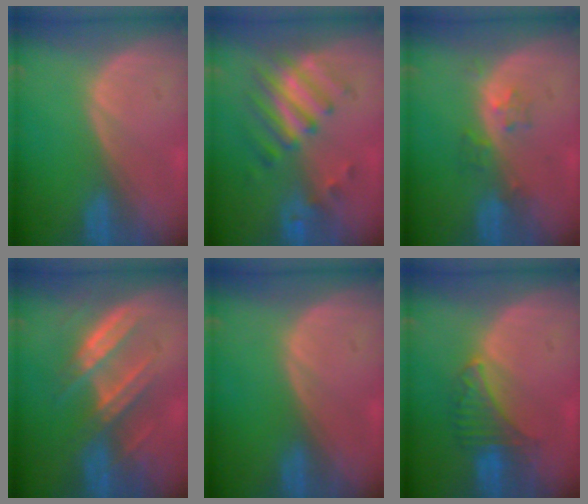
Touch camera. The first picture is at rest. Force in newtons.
{"total": 7.9, "press": 6.9, "slide": 3.9}
{"total": 2.6, "press": 2.6, "slide": 0.2}
{"total": 7.0, "press": 6.9, "slide": 1.4}
{"total": 0.0}
{"total": 4.8, "press": 4.8, "slide": 0.5}